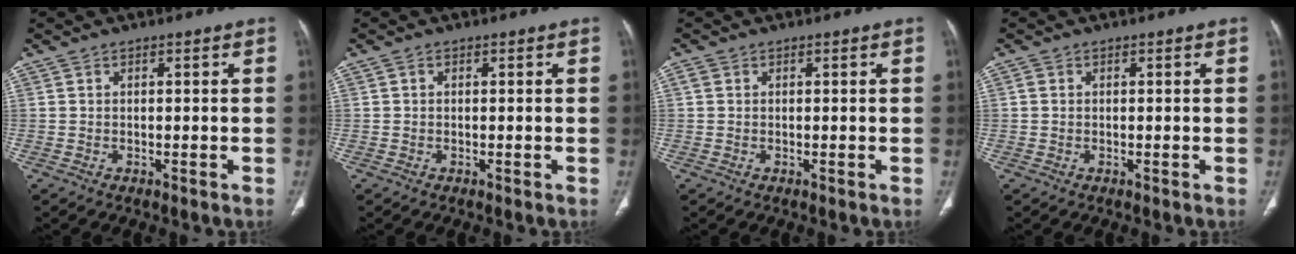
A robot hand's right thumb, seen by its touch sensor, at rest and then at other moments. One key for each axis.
{"total": 0.0}
{"total": 0.9, "fx": 0.3, "fy": 0.8, "fz": 0.4, "tx": -0.007, "ty": 0.005, "tz": 0.004}
{"total": 0.7, "fx": 0.1, "fy": 0.6, "fz": 0.4, "tx": -0.004, "ty": 0.002, "tz": 0.001}